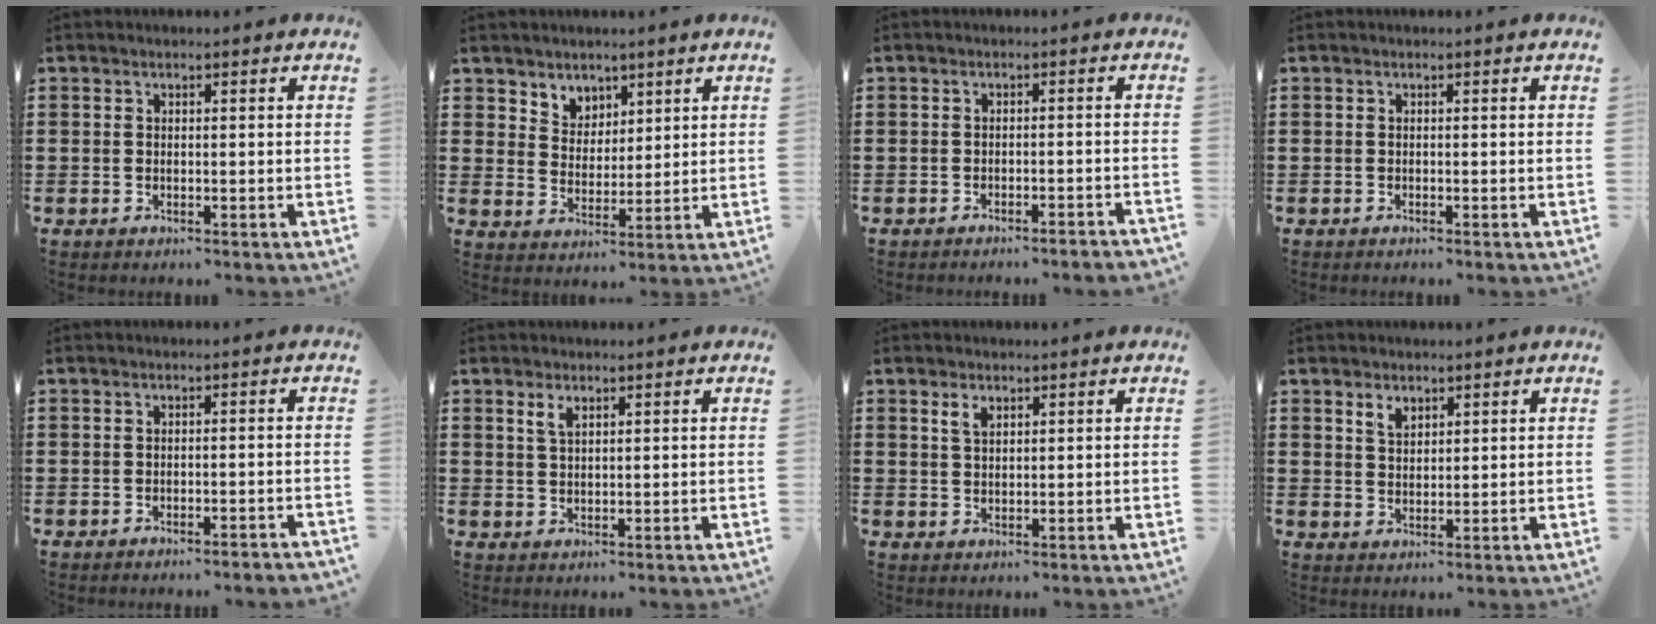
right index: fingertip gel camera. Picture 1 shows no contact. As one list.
[{"total": 4.3, "force": [3.2, 2.9, -0.3], "torque": [-0.014, 0.001, 0.061]}, {"total": 1.6, "force": [-1.6, -0.2, 0.4], "torque": [-0.009, 0.003, -0.032]}, {"total": 0.0}, {"total": 1.3, "force": [-1.2, -0.1, 0.3], "torque": [-0.007, 0.003, -0.025]}, {"total": 2.0, "force": [1.2, 0.9, 1.4], "torque": [-0.031, 0.003, 0.021]}, {"total": 2.0, "force": [1.2, 1.0, 1.1], "torque": [-0.026, 0.004, 0.022]}, {"total": 2.5, "force": [1.8, 1.4, 1.0], "torque": [-0.024, 0.003, 0.033]}]